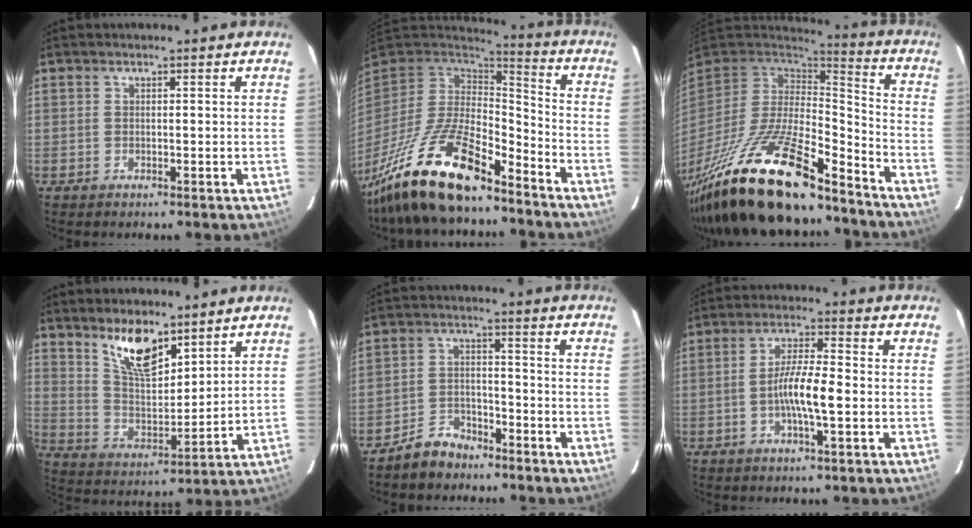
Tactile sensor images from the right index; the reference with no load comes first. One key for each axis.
{"total": 21.0, "fx": -15.0, "fy": 6.1, "fz": 13.4, "tx": -0.274, "ty": -0.037, "tz": -0.272}
{"total": 28.1, "fx": -20.4, "fy": 7.5, "fz": 17.8, "tx": -0.345, "ty": -0.058, "tz": -0.343}
{"total": 11.2, "fx": 7.9, "fy": 4.1, "fz": 6.8, "tx": -0.119, "ty": -0.004, "tz": 0.156}
{"total": 6.3, "fx": -5.2, "fy": 3.2, "fz": 1.4, "tx": -0.041, "ty": 0.019, "tz": -0.088}
{"total": 7.2, "fx": -1.7, "fy": 0.8, "fz": 6.9, "tx": -0.129, "ty": 0.003, "tz": -0.033}